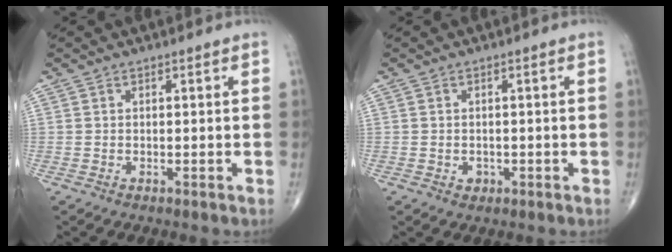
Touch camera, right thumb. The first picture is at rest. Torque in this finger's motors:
{"motor_torque": [-0.27, 0.03, 0.11, 0.16, 0.02]}